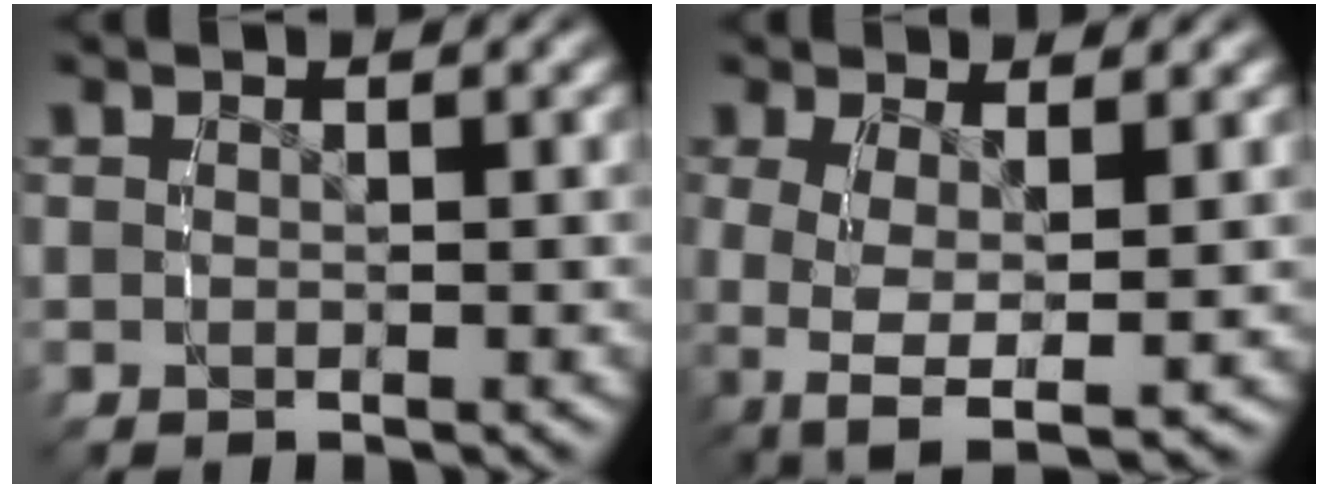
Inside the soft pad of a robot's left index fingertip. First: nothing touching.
{"total": 6.3, "force": [-1.4, 3.6, 5.0], "torque": [-0.123, -0.033, -0.008]}